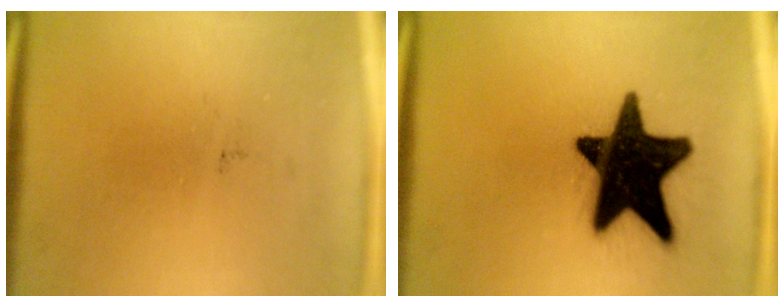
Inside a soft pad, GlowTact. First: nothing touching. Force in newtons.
{"total": 19.7}